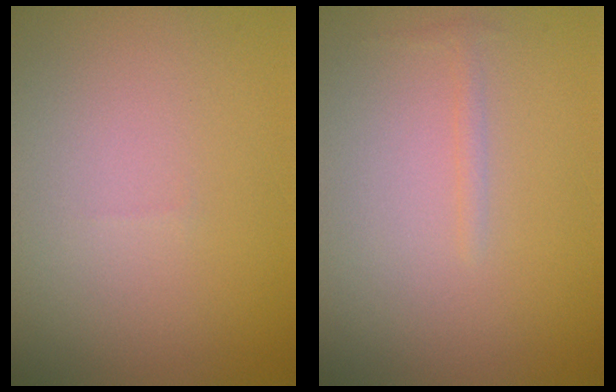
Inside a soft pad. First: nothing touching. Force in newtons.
{"total": 0.7, "press": 0.7, "slide": 0.0}